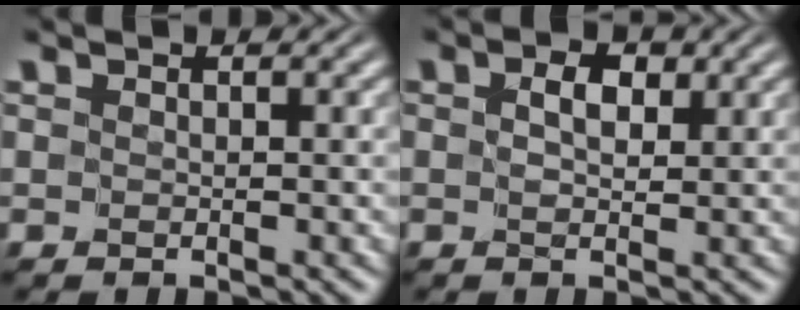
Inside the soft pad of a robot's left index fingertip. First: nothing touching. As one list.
[{"total": 1.7, "force": [0.6, 0.7, 1.4], "torque": [-0.024, 0.001, 0.012]}]